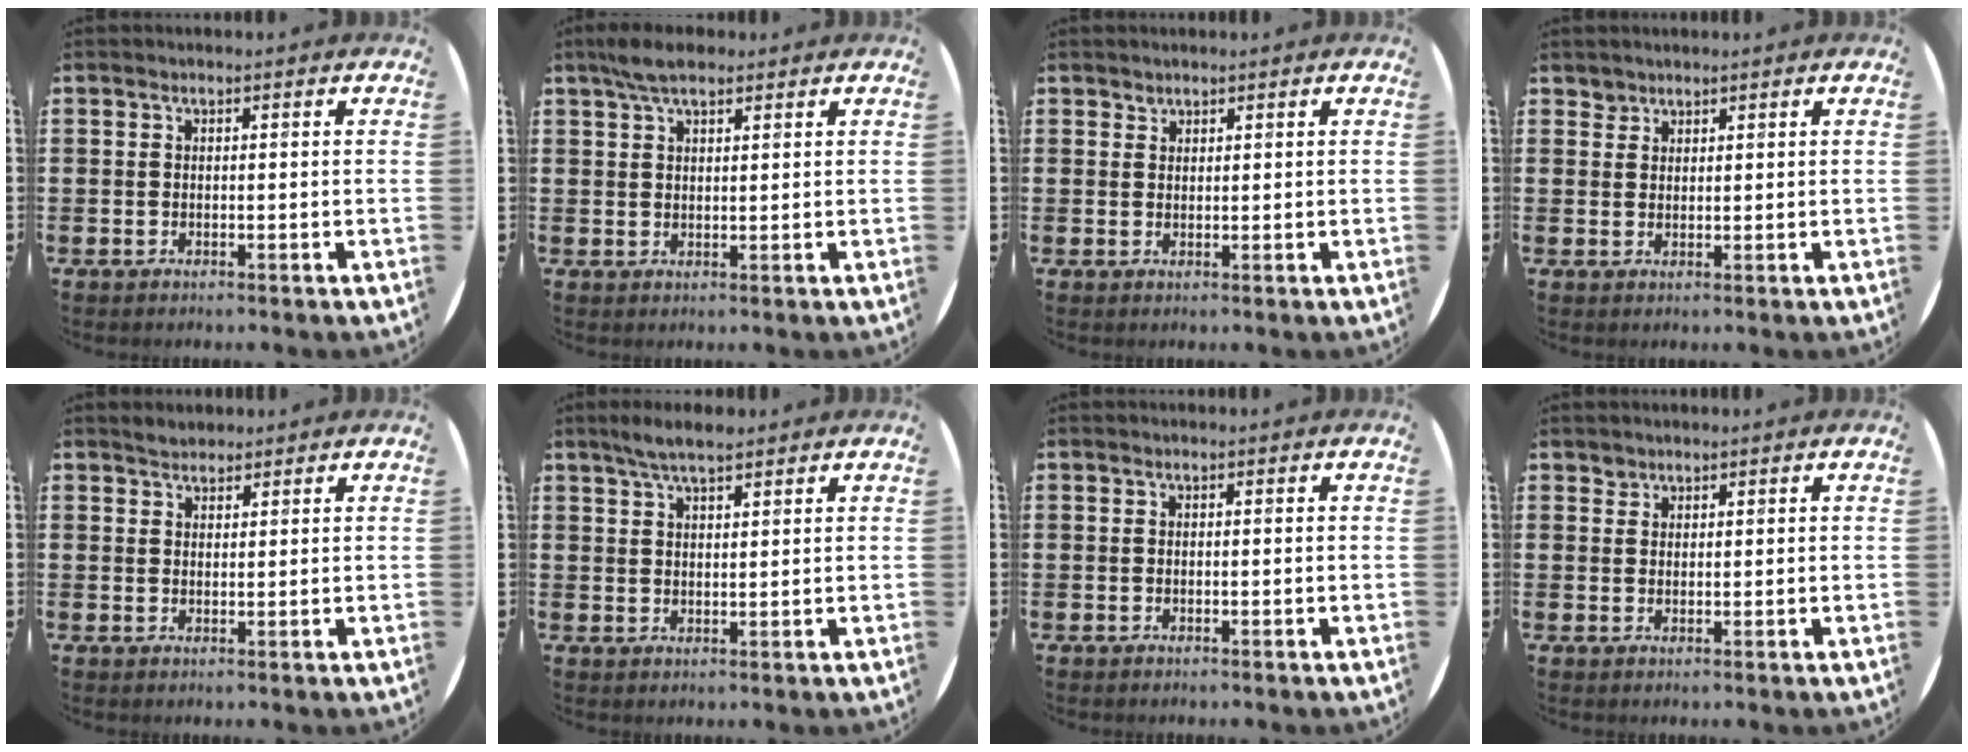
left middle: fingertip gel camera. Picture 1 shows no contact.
{"total": 4.3, "force": [3.2, 1.5, 2.5], "torque": [-0.056, 0.006, 0.059]}
{"total": 1.1, "force": [1.0, 0.3, -0.2], "torque": [0.001, 0.001, 0.021]}
{"total": 2.4, "force": [2.0, 1.3, 0.0], "torque": [0.003, 0.001, 0.040]}
{"total": 1.9, "force": [1.7, 0.6, 0.1], "torque": [-0.004, 0.005, 0.034]}
{"total": 4.0, "force": [3.4, 0.8, 2.1], "torque": [-0.047, 0.001, 0.061]}
{"total": 0.0}
{"total": 1.5, "force": [1.4, 0.7, -0.1], "torque": [0.006, -0.003, 0.027]}